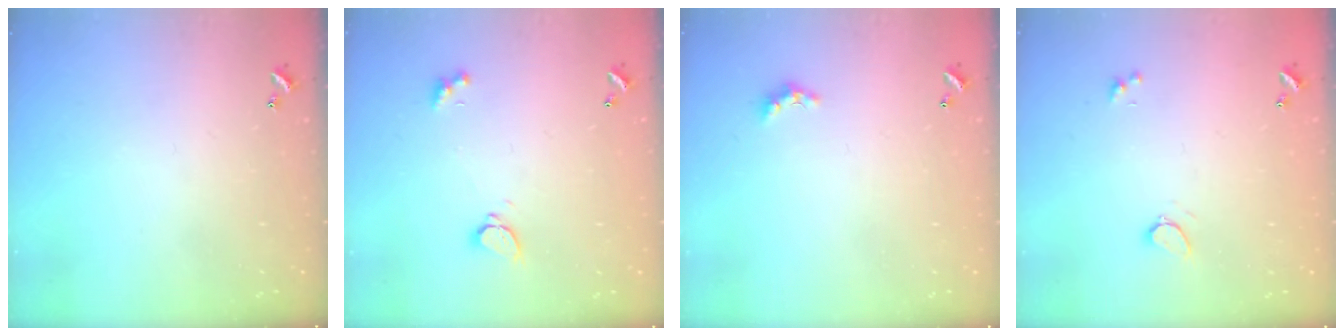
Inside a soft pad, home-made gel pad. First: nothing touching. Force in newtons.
{"total": 1.8, "press": 1.8, "slide": 0.3}
{"total": 2.0, "press": 1.9, "slide": 0.6}
{"total": 0.9, "press": 0.6, "slide": 0.6}